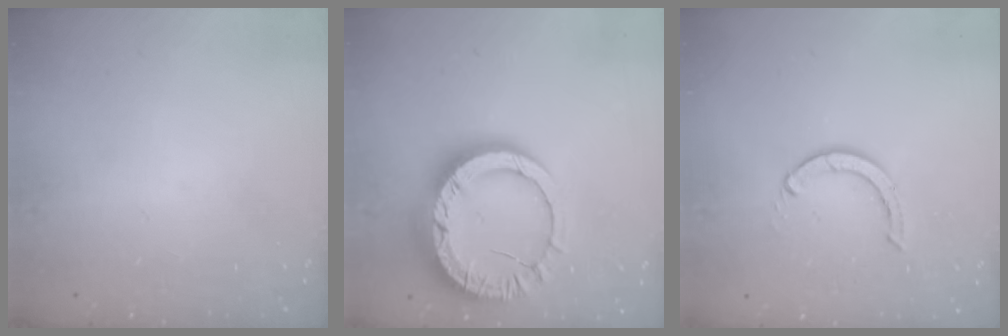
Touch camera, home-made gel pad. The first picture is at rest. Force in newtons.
{"total": 14.9, "press": 14.8, "slide": 1.5}
{"total": 4.1, "press": 4.0, "slide": 0.5}